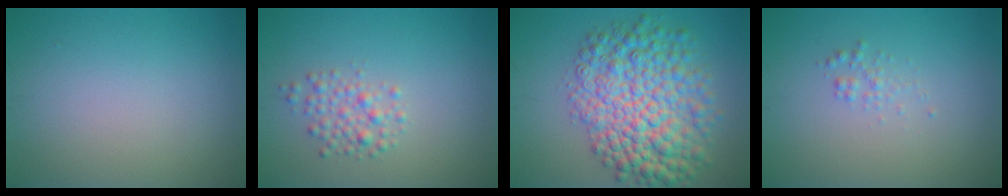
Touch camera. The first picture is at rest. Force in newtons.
{"total": 2.2, "press": 2.2, "slide": 0.1}
{"total": 9.5, "press": 9.5, "slide": 0.2}
{"total": 1.0, "press": 1.0, "slide": 0.0}